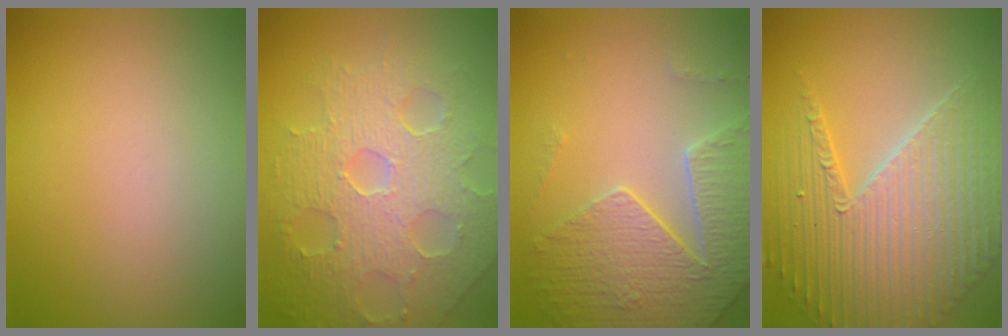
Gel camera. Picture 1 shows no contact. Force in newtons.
{"total": 8.5, "press": 5.9, "slide": 6.1}
{"total": 5.2, "press": 4.7, "slide": 2.3}
{"total": 6.9, "press": 5.5, "slide": 4.2}